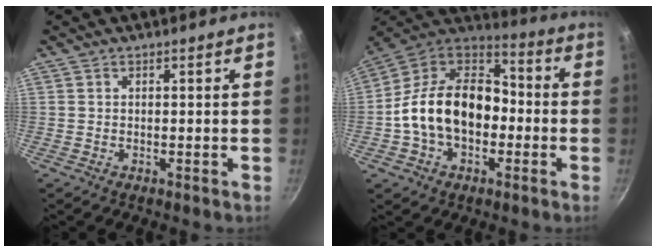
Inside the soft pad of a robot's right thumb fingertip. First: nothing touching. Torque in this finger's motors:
{"motor_torque": [1.54, 3.47, 1.35, -1.42, 0.15]}